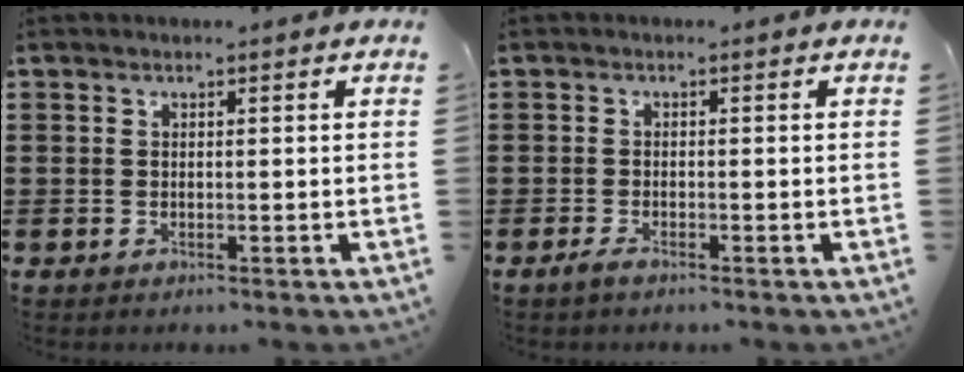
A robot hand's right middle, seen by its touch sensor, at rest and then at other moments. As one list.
[{"total": 1.2, "force": [-0.8, 0.2, 0.8], "torque": [-0.016, -0.001, -0.017]}]